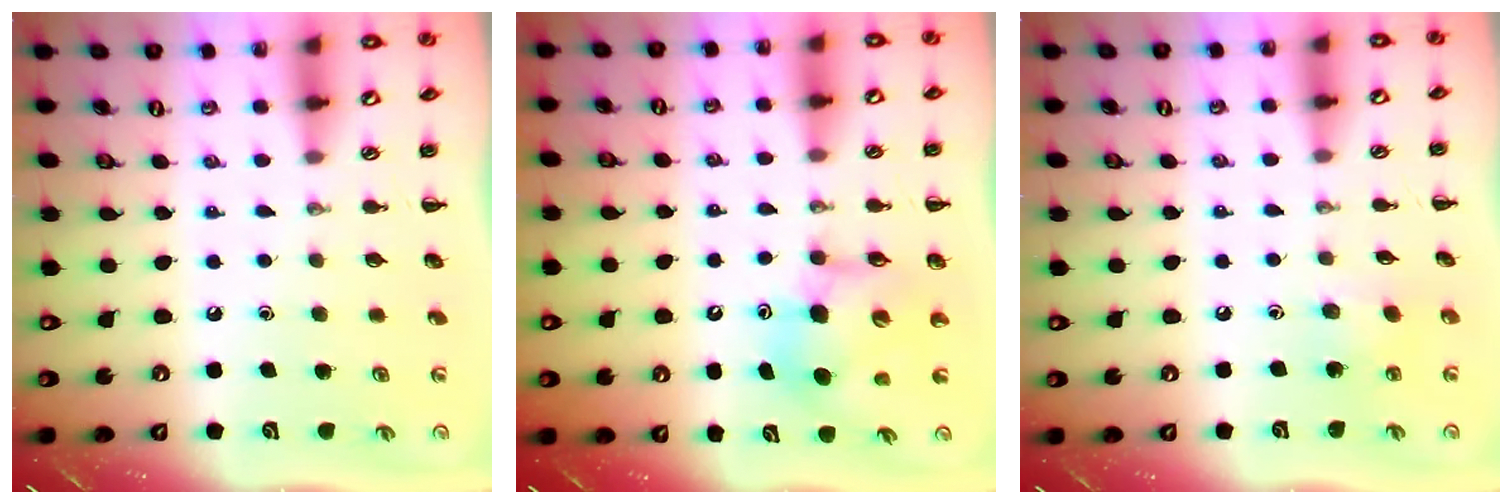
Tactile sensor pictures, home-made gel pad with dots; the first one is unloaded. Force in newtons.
{"total": 7.9, "press": 7.6, "slide": 2.1}
{"total": 3.9, "press": 3.8, "slide": 0.8}